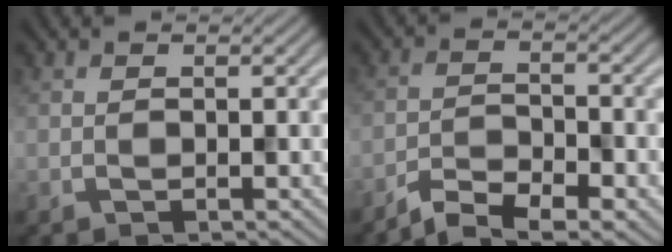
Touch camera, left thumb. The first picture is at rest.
{"total": 5.8, "force": [-4.6, 1.6, 3.2], "torque": [-0.060, -0.003, -0.087]}